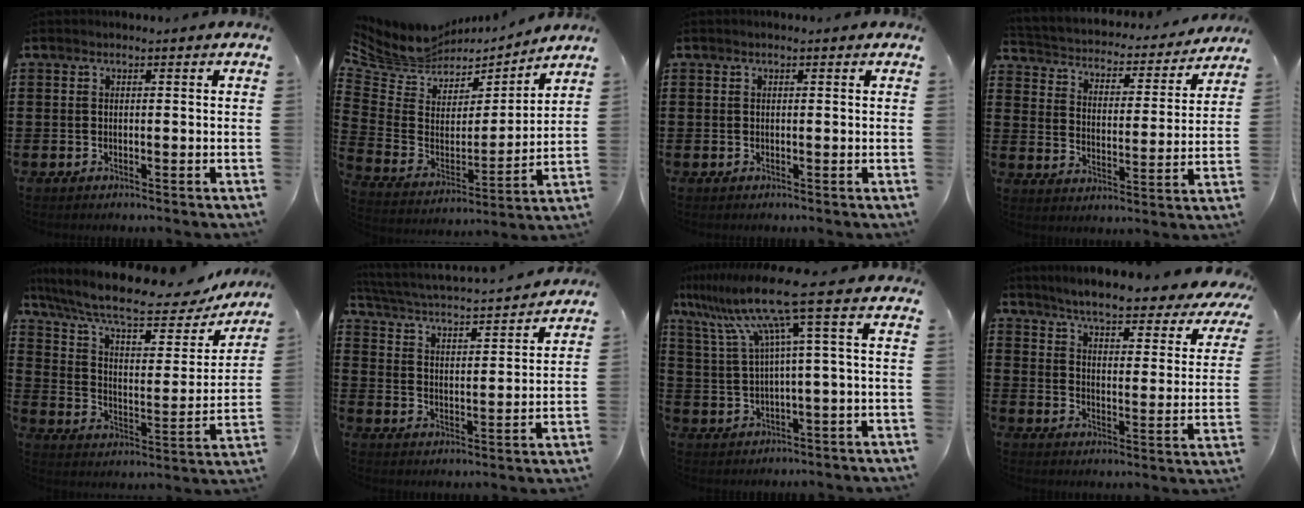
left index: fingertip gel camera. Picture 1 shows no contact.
{"total": 6.5, "force": [5.9, 2.6, 0.3], "torque": [-0.049, -0.047, 0.103]}
{"total": 0.5, "force": [0.3, 0.1, 0.4], "torque": [-0.007, 0.001, 0.006]}
{"total": 2.6, "force": [2.5, 0.6, 0.2], "torque": [-0.023, -0.027, 0.031]}
{"total": 11.4, "force": [9.0, 2.3, 6.6], "torque": [-0.155, -0.046, 0.152]}
{"total": 2.9, "force": [2.7, 0.0, 1.1], "torque": [-0.039, -0.030, 0.035]}
{"total": 11.0, "force": [5.1, -0.3, 9.8], "torque": [-0.230, -0.031, 0.068]}
{"total": 5.0, "force": [4.7, -0.1, 1.7], "torque": [-0.057, -0.039, 0.075]}